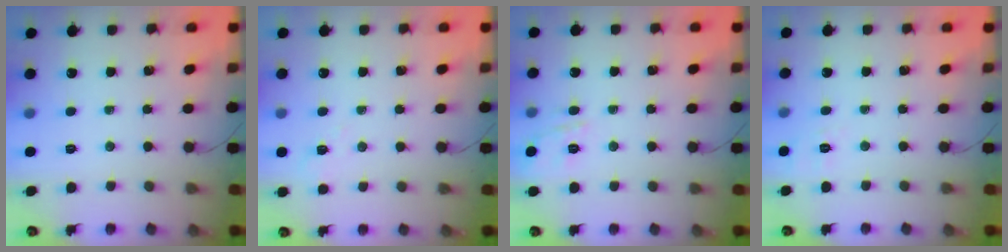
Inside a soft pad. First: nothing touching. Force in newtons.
{"total": 4.1, "press": 3.8, "slide": 1.4}
{"total": 2.4, "press": 2.0, "slide": 1.3}
{"total": 2.9, "press": 2.2, "slide": 1.9}